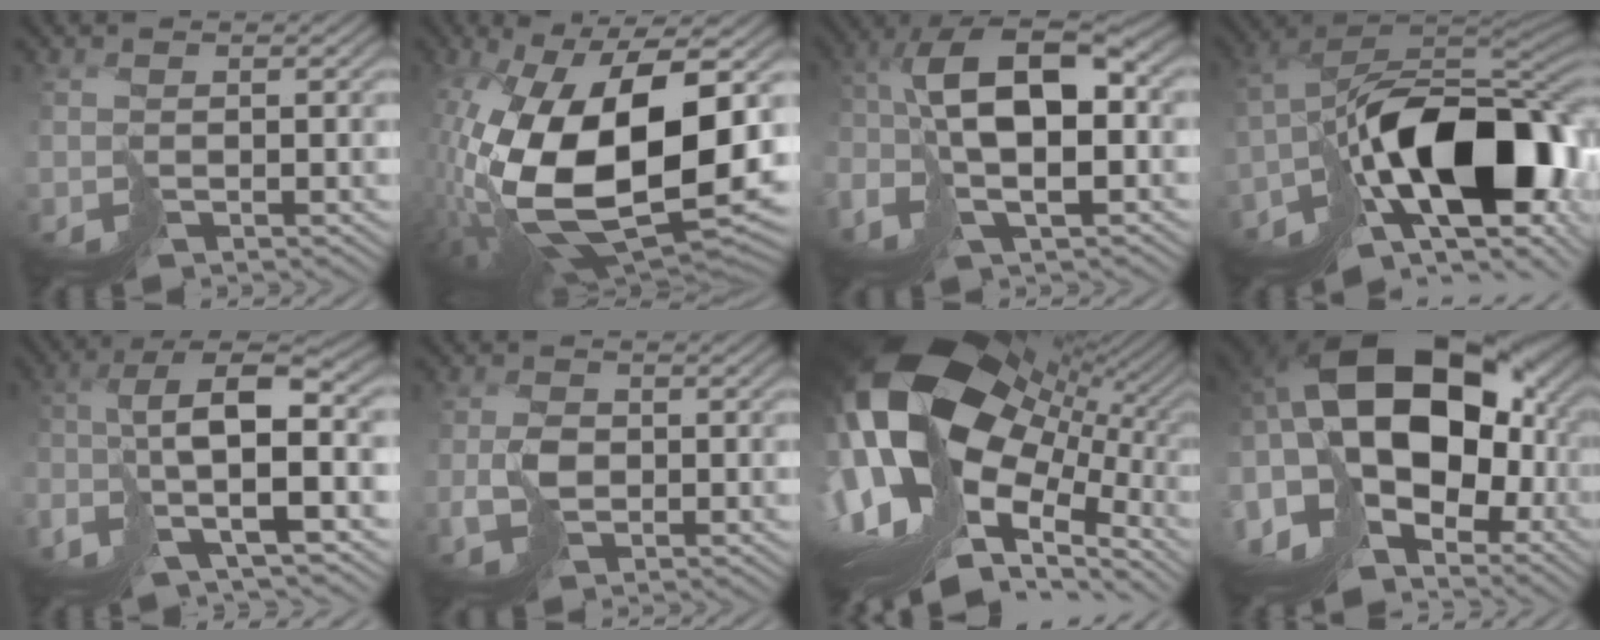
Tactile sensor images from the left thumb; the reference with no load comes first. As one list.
[{"total": 18.5, "force": [-1.2, 9.1, 16.1], "torque": [-0.331, -0.038, -0.002]}, {"total": 12.0, "force": [-1.0, 5.7, 10.5], "torque": [-0.215, -0.004, -0.013]}, {"total": 18.3, "force": [-6.1, 8.9, 14.7], "torque": [-0.248, -0.020, -0.079]}, {"total": 11.6, "force": [-3.5, 3.4, 10.5], "torque": [-0.226, -0.012, -0.058]}, {"total": 2.6, "force": [0.3, 1.8, 1.9], "torque": [-0.046, -0.002, 0.005]}, {"total": 21.1, "force": [2.2, 13.3, 16.2], "torque": [-0.355, 0.008, 0.056]}, {"total": 21.2, "force": [3.2, 12.9, 16.5], "torque": [-0.347, -0.005, 0.068]}]